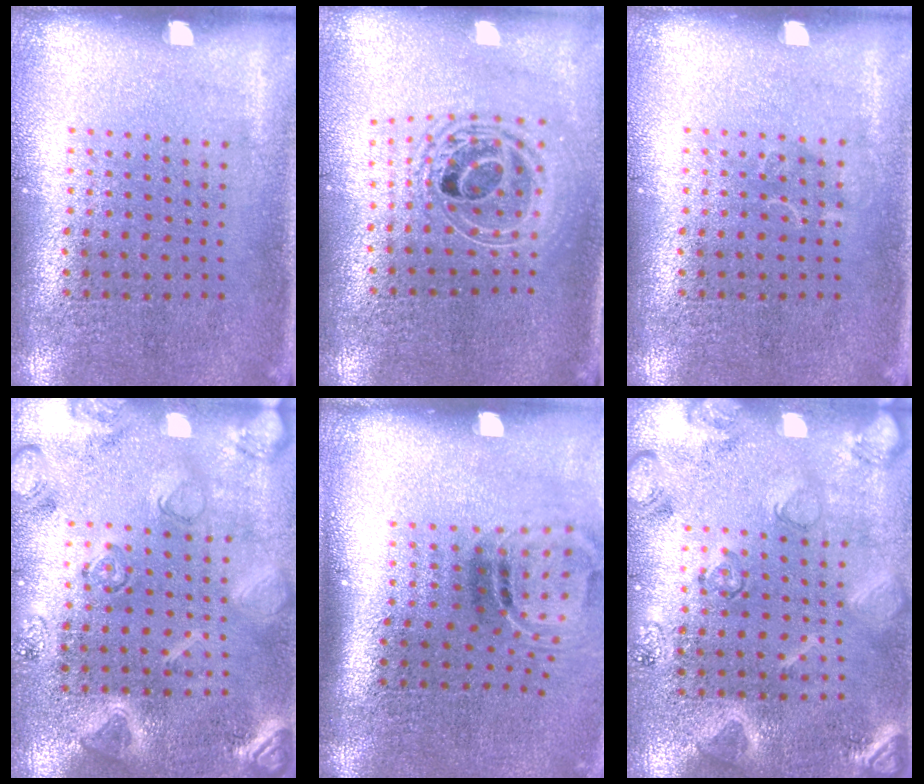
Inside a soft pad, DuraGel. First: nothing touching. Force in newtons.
{"total": 2.0, "press": 1.5, "slide": 1.3}
{"total": 0.5, "press": 0.5, "slide": 0.1}
{"total": 2.7, "press": 2.7, "slide": 0.4}
{"total": 1.9, "press": 1.1, "slide": 1.5}
{"total": 2.3, "press": 2.3, "slide": 0.3}